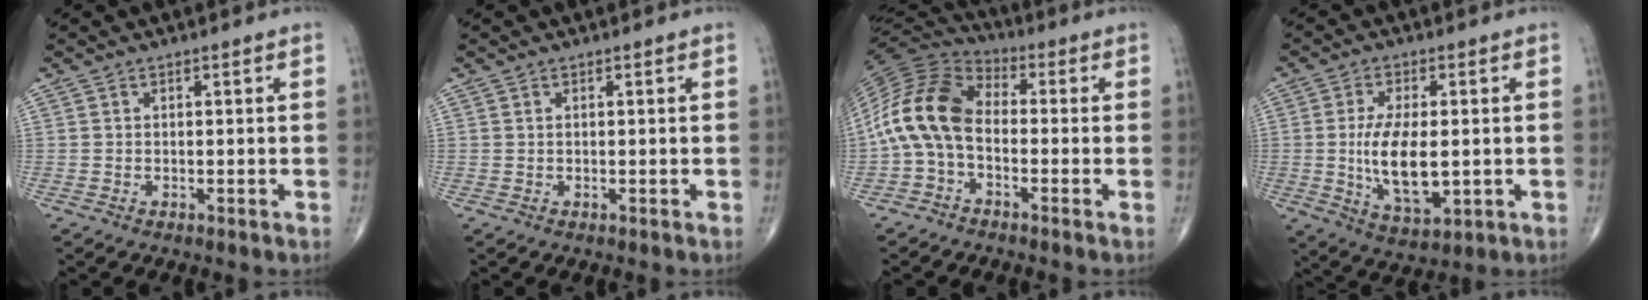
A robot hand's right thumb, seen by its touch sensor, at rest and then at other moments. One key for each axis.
{"total": 0.0}
{"total": 13.6, "fx": -1.8, "fy": 8.6, "fz": 10.4, "tx": -0.205, "ty": 0.045, "tz": -0.049}
{"total": 12.0, "fx": -0.8, "fy": 5.7, "fz": 10.6, "tx": -0.188, "ty": -0.017, "tz": -0.005}